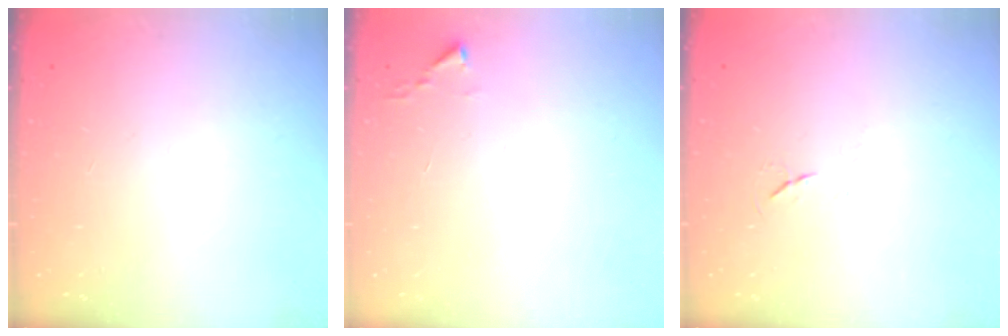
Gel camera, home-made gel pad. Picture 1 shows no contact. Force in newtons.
{"total": 2.4, "press": 2.4, "slide": 0.3}
{"total": 3.8, "press": 3.7, "slide": 0.6}